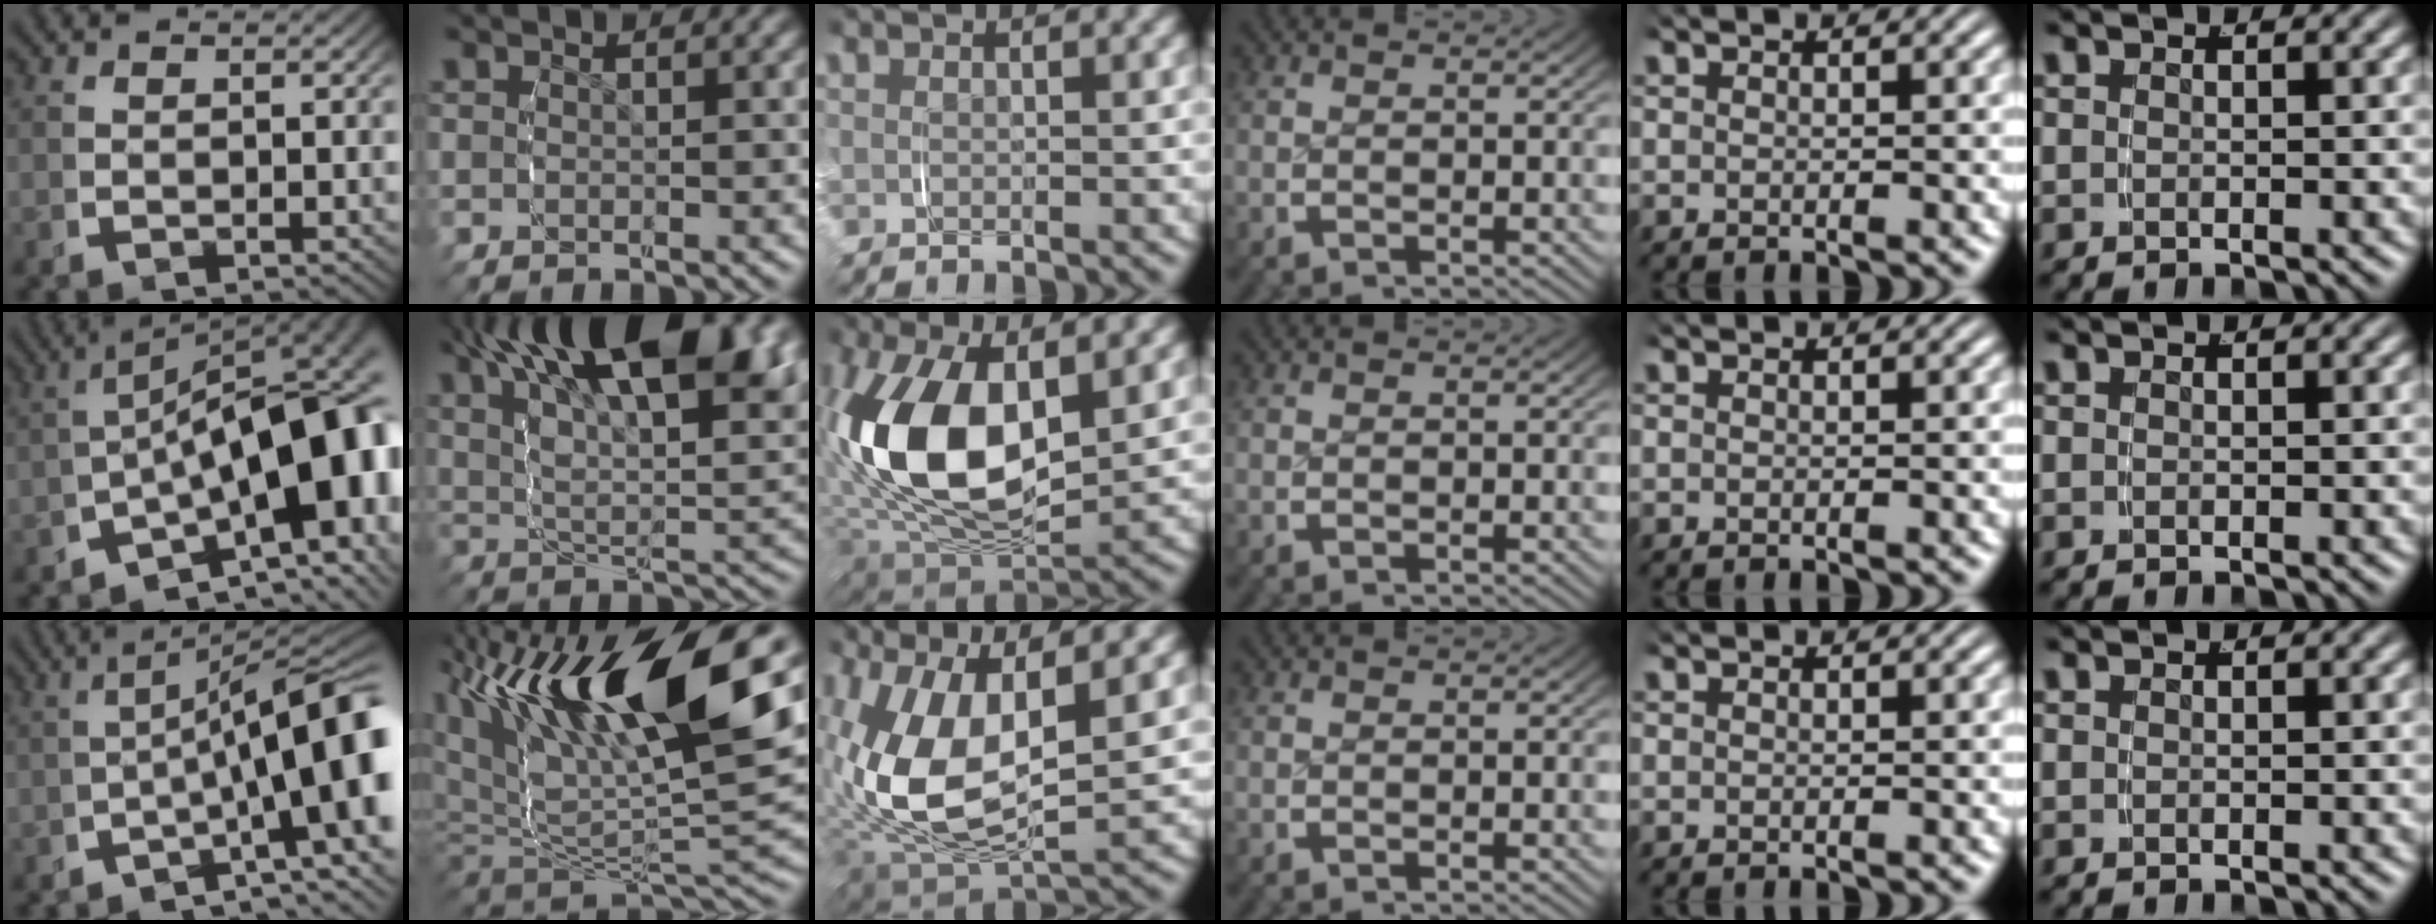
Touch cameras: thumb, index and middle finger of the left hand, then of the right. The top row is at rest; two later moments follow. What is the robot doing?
{"motion": "grasp_and_lifting", "object": "keyboard"}